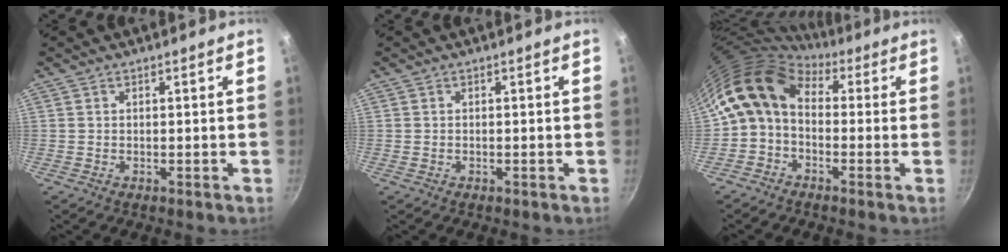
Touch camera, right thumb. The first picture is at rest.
{"total": 0.0}
{"total": 9.9, "force": [1.0, 7.1, 6.8], "torque": [-0.112, 0.026, -0.007]}